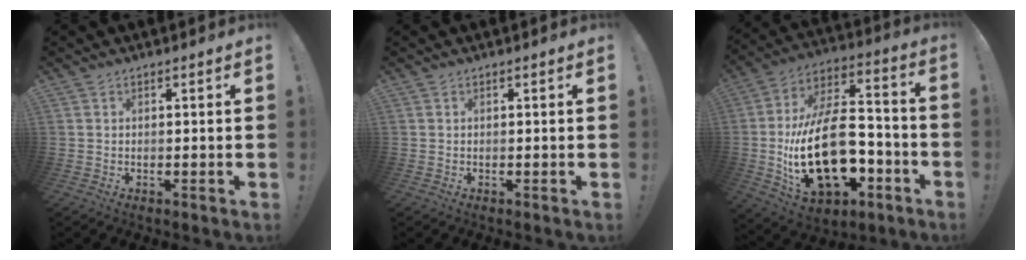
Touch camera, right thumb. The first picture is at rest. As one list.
[{"total": 0.0}, {"total": 26.7, "force": [-6.4, 15.4, 20.8], "torque": [-0.397, 0.039, -0.091]}]